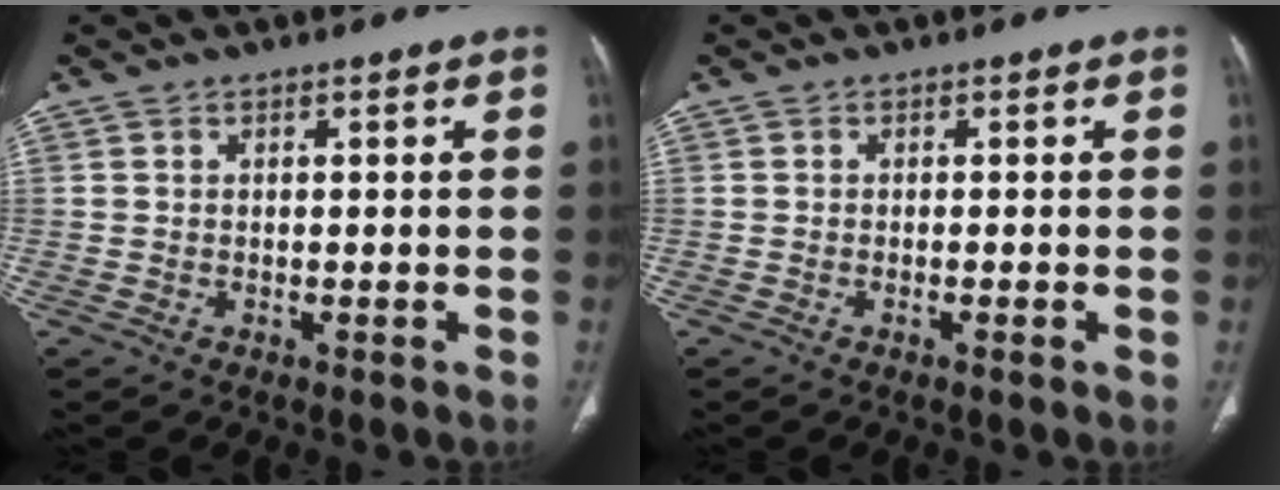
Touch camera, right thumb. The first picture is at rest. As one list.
[{"total": 1.1, "force": [-0.4, 0.1, 1.0], "torque": [-0.021, -0.002, -0.007]}]